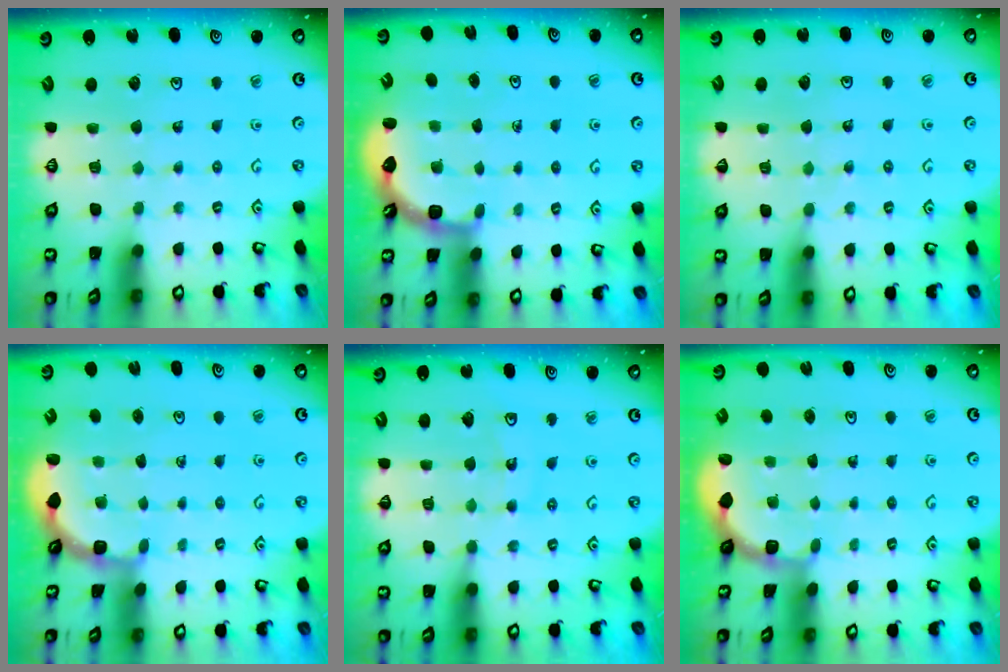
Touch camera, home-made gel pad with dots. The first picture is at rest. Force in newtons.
{"total": 2.5, "press": 2.1, "slide": 1.3}
{"total": 4.3, "press": 4.3, "slide": 0.2}
{"total": 2.5, "press": 1.9, "slide": 1.6}
{"total": 11.0, "press": 10.6, "slide": 3.2}
{"total": 1.8, "press": 1.7, "slide": 0.7}